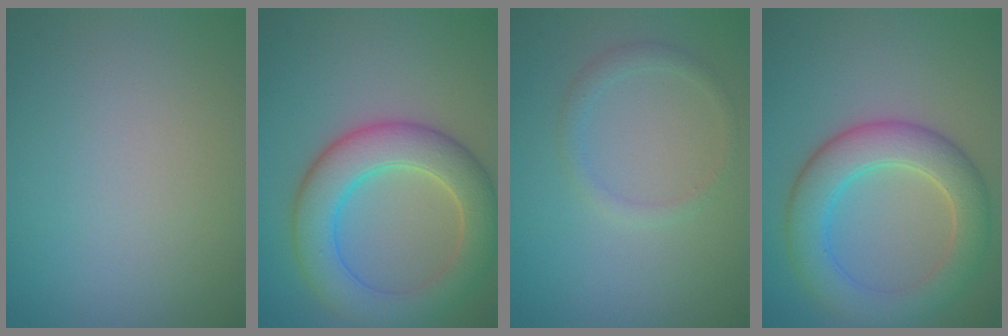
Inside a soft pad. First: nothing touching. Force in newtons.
{"total": 7.0, "press": 7.0, "slide": 0.3}
{"total": 1.4, "press": 1.4, "slide": 0.1}
{"total": 6.1, "press": 6.1, "slide": 0.4}